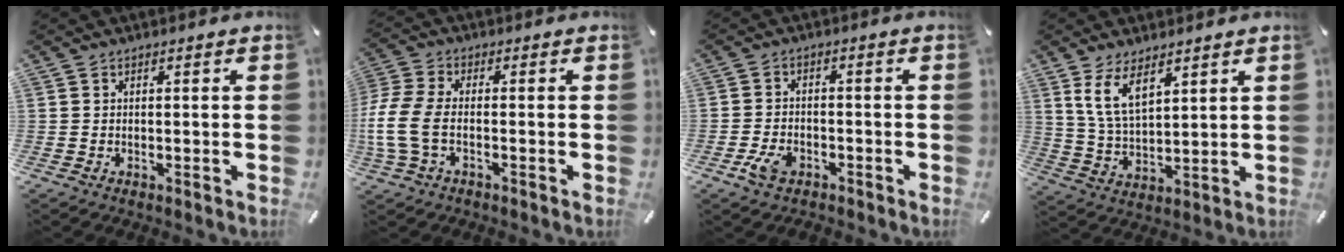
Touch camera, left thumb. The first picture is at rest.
{"total": 8.4, "force": [-2.1, 4.4, 6.9], "torque": [-0.164, -0.010, -0.040]}
{"total": 4.5, "force": [-2.7, 2.7, 2.5], "torque": [-0.058, 0.009, -0.052]}
{"total": 10.0, "force": [5.7, 4.0, 7.1], "torque": [-0.180, -0.026, 0.106]}